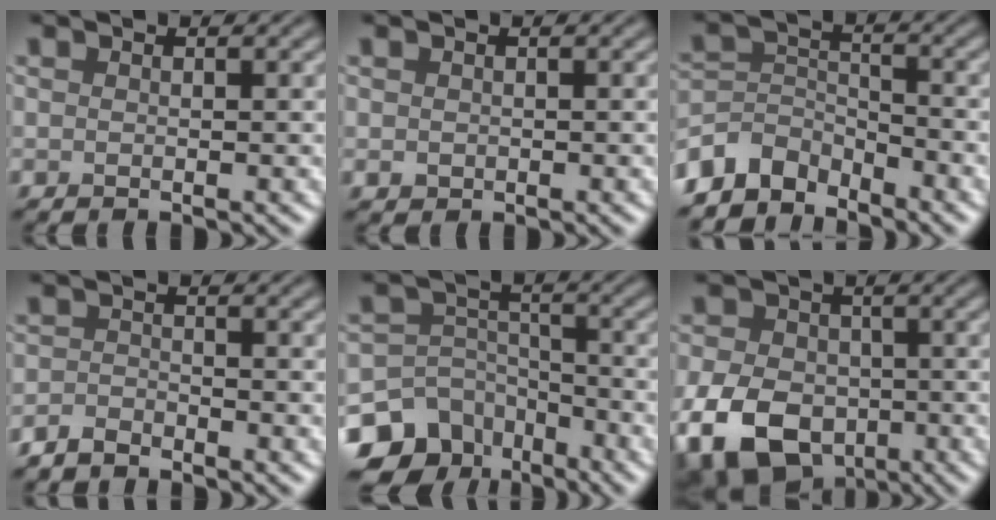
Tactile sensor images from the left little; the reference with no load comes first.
{"total": 0.7, "force": [0.0, 0.7, 0.3], "torque": [-0.002, -0.003, 0.000]}
{"total": 4.7, "force": [-4.1, 2.1, 1.0], "torque": [-0.011, -0.002, -0.087]}
{"total": 1.8, "force": [-1.7, 0.5, 0.3], "torque": [-0.005, 0.001, -0.038]}
{"total": 11.5, "force": [-7.6, 8.0, 3.1], "torque": [-0.063, -0.021, -0.129]}
{"total": 11.9, "force": [-5.0, 8.3, 6.9], "torque": [-0.134, -0.027, -0.099]}